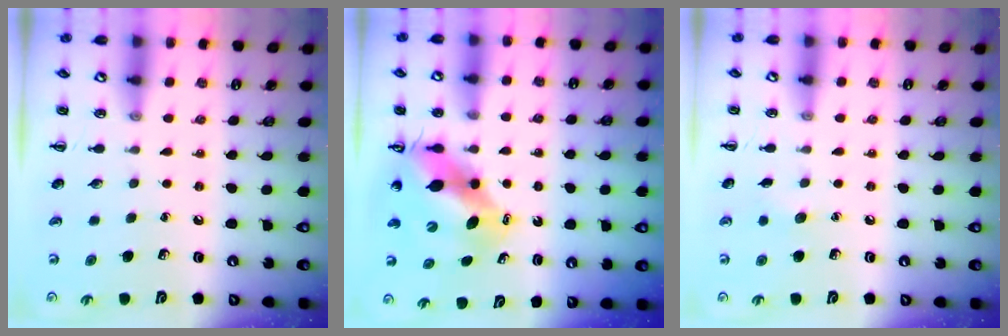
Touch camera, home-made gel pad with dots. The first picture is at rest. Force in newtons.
{"total": 9.7, "press": 9.3, "slide": 2.9}
{"total": 4.3, "press": 4.2, "slide": 1.1}